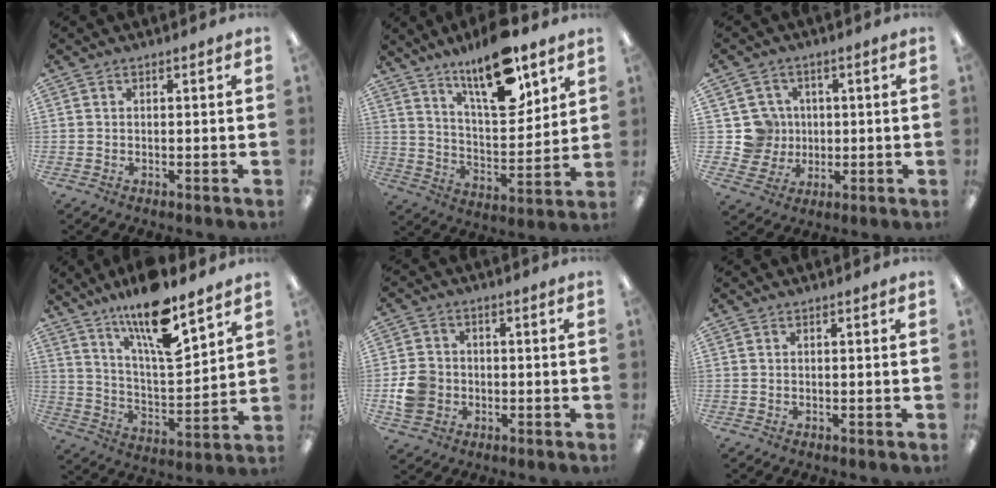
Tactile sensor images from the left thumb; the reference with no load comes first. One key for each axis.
{"total": 18.2, "fx": 12.2, "fy": 6.5, "fz": 11.8, "tx": -0.180, "ty": -0.065, "tz": 0.200}
{"total": 8.7, "fx": 1.5, "fy": 8.5, "fz": 1.0, "tx": -0.027, "ty": 0.004, "tz": 0.038}
{"total": 16.4, "fx": 12.1, "fy": 4.1, "fz": 10.3, "tx": -0.181, "ty": -0.073, "tz": 0.201}
{"total": 7.3, "fx": -1.6, "fy": 6.4, "fz": 3.1, "tx": -0.067, "ty": 0.015, "tz": -0.026}
{"total": 0.0}